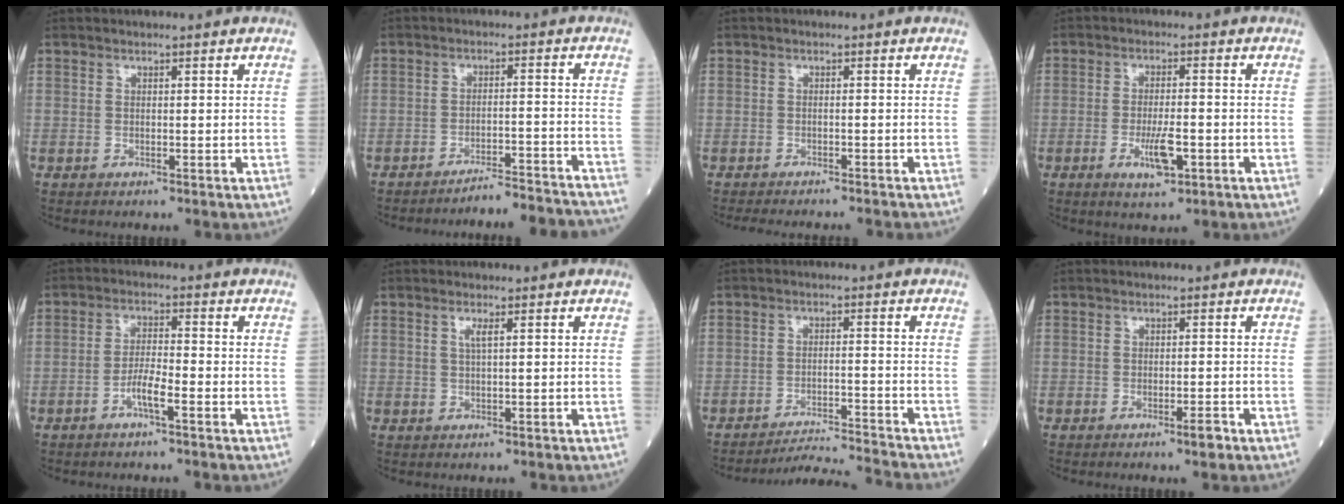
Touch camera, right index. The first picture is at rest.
{"total": 11.2, "force": [-11.0, -0.3, 2.5], "torque": [-0.007, 0.004, -0.146]}
{"total": 8.4, "force": [-7.7, 1.4, 2.9], "torque": [-0.036, -0.011, -0.102]}
{"total": 5.3, "force": [-2.0, 1.3, 4.7], "torque": [-0.087, -0.004, -0.031]}
{"total": 3.7, "force": [-2.0, 0.3, 3.1], "torque": [-0.058, 0.005, -0.043]}
{"total": 1.4, "force": [0.6, -0.1, 1.3], "torque": [-0.031, 0.001, 0.011]}
{"total": 8.6, "force": [-8.3, -2.5, -0.1], "torque": [-0.004, -0.004, -0.137]}
{"total": 1.7, "force": [-1.1, 0.2, 1.3], "torque": [-0.019, -0.001, -0.017]}